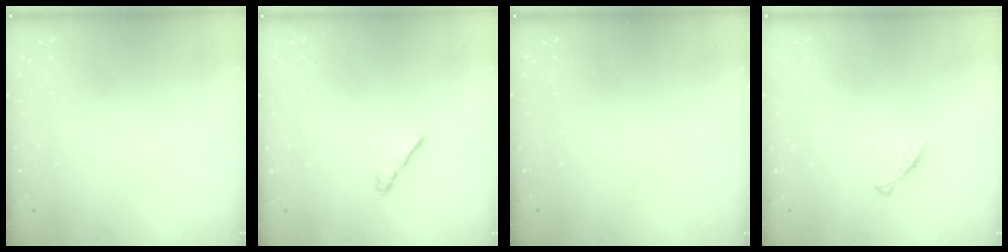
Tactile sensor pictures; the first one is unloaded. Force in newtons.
{"total": 3.0, "press": 2.9, "slide": 0.8}
{"total": 0.0}
{"total": 3.0, "press": 3.0, "slide": 0.3}